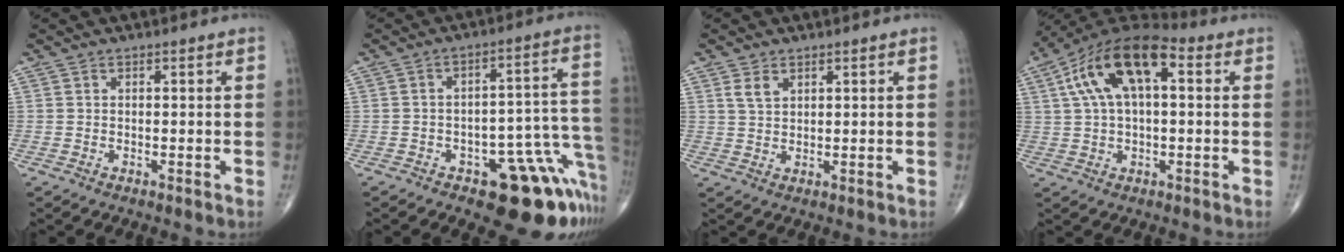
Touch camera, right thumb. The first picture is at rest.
{"total": 16.3, "force": [-8.6, 7.1, 12.0], "torque": [-0.055, 0.090, -0.102]}
{"total": 2.9, "force": [1.5, 1.8, 1.7], "torque": [-0.029, -0.004, 0.035]}
{"total": 16.3, "force": [4.3, 8.0, 13.6], "torque": [-0.244, 0.037, 0.064]}